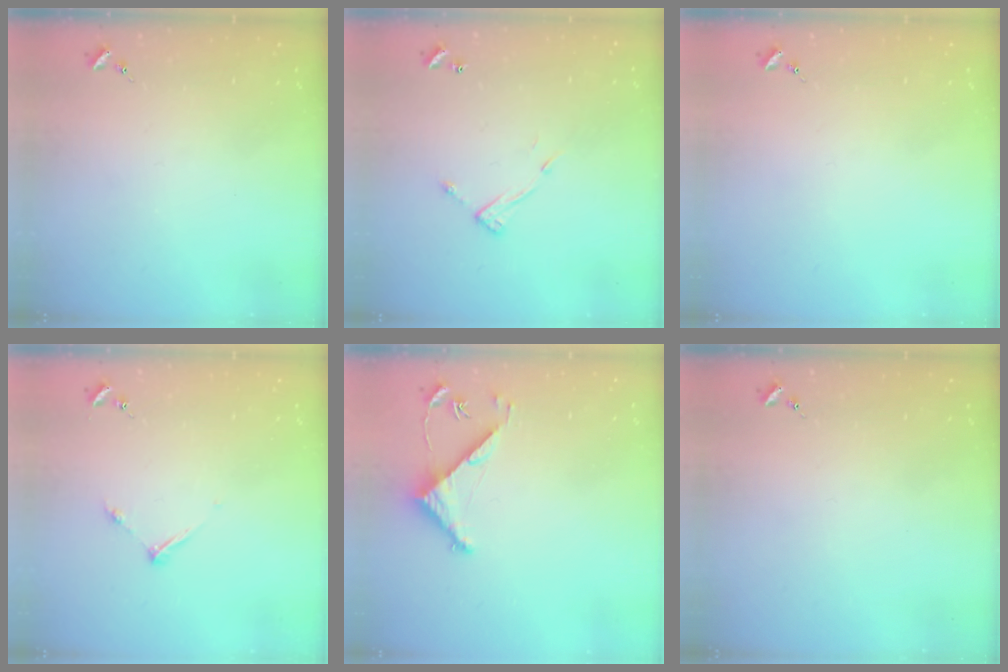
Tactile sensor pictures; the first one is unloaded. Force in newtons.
{"total": 7.9, "press": 7.9, "slide": 0.3}
{"total": 0.0}
{"total": 5.6, "press": 5.6, "slide": 0.6}
{"total": 4.8, "press": 4.8, "slide": 0.3}
{"total": 0.0}